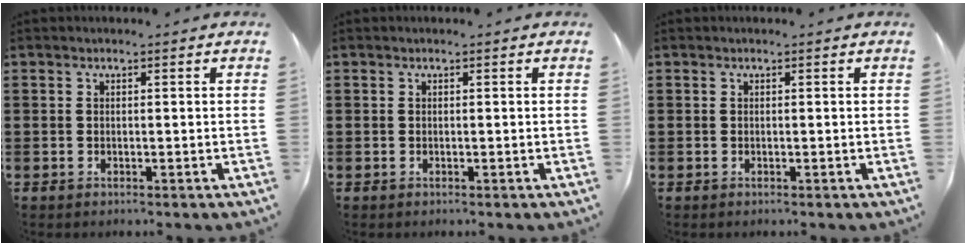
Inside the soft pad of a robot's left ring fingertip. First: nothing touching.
{"total": 0.0}
{"total": 0.0}